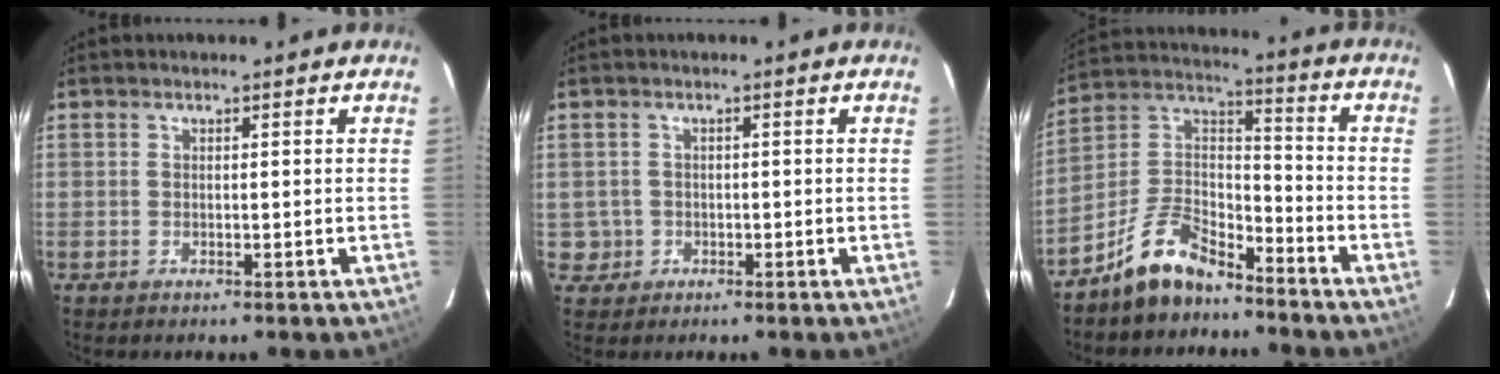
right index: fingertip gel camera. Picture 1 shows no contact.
{"total": 3.4, "force": [-0.5, 3.4, 0.1], "torque": [0.003, 0.020, -0.001]}
{"total": 11.7, "force": [-9.1, 5.0, 5.4], "torque": [-0.122, 0.049, -0.169]}